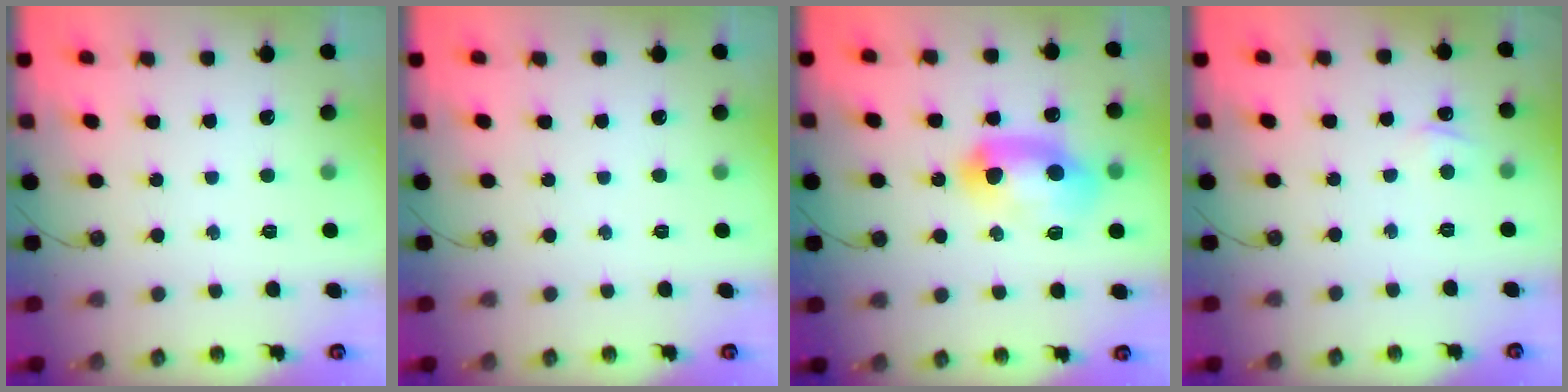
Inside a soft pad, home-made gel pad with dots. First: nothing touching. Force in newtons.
{"total": 0.0}
{"total": 14.2, "press": 14.2, "slide": 0.8}
{"total": 2.4, "press": 2.4, "slide": 0.3}